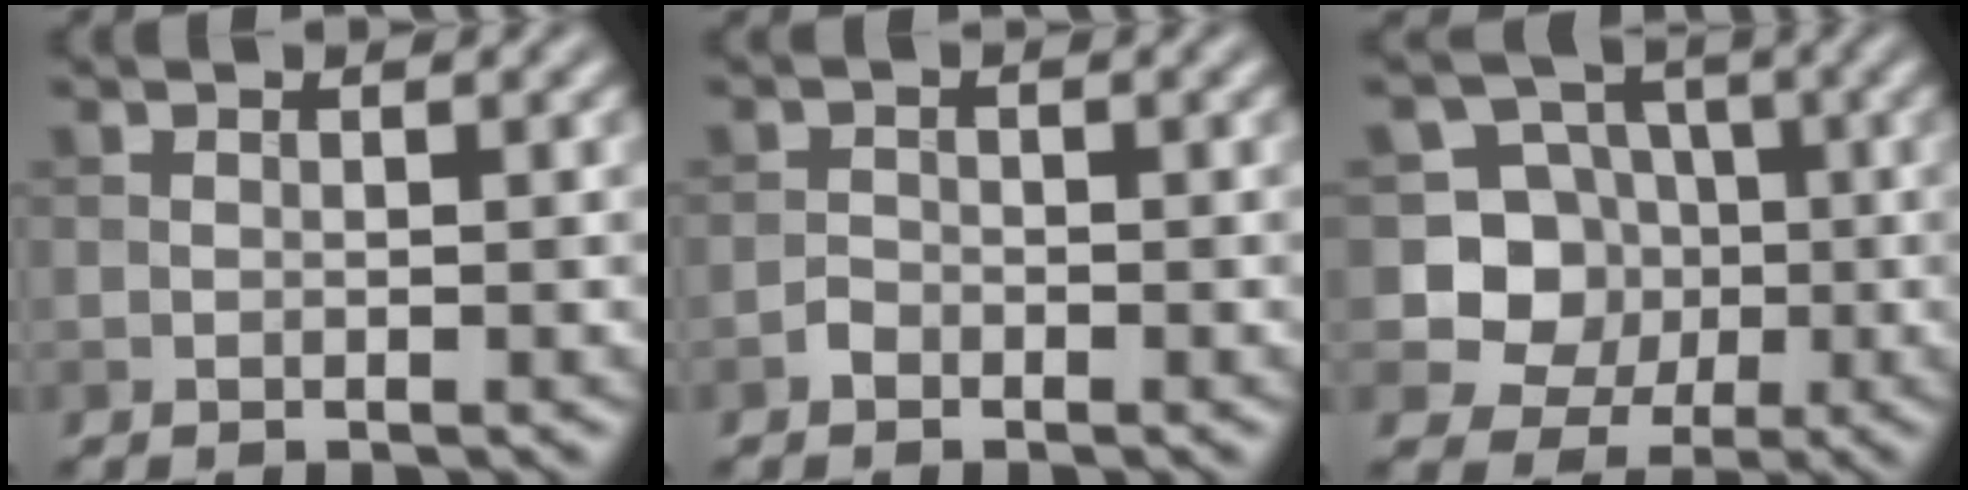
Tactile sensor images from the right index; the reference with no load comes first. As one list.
[{"total": 0.9, "force": [-0.6, 0.6, 0.2], "torque": [0.000, 0.002, -0.013]}, {"total": 5.8, "force": [-0.2, 5.6, 1.6], "torque": [-0.011, 0.002, -0.029]}]